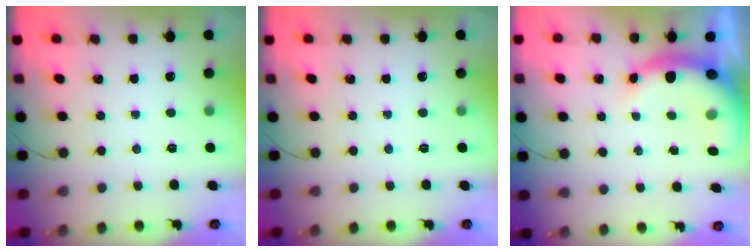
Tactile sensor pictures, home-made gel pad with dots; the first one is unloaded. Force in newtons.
{"total": 0.0}
{"total": 8.8, "press": 8.7, "slide": 1.1}